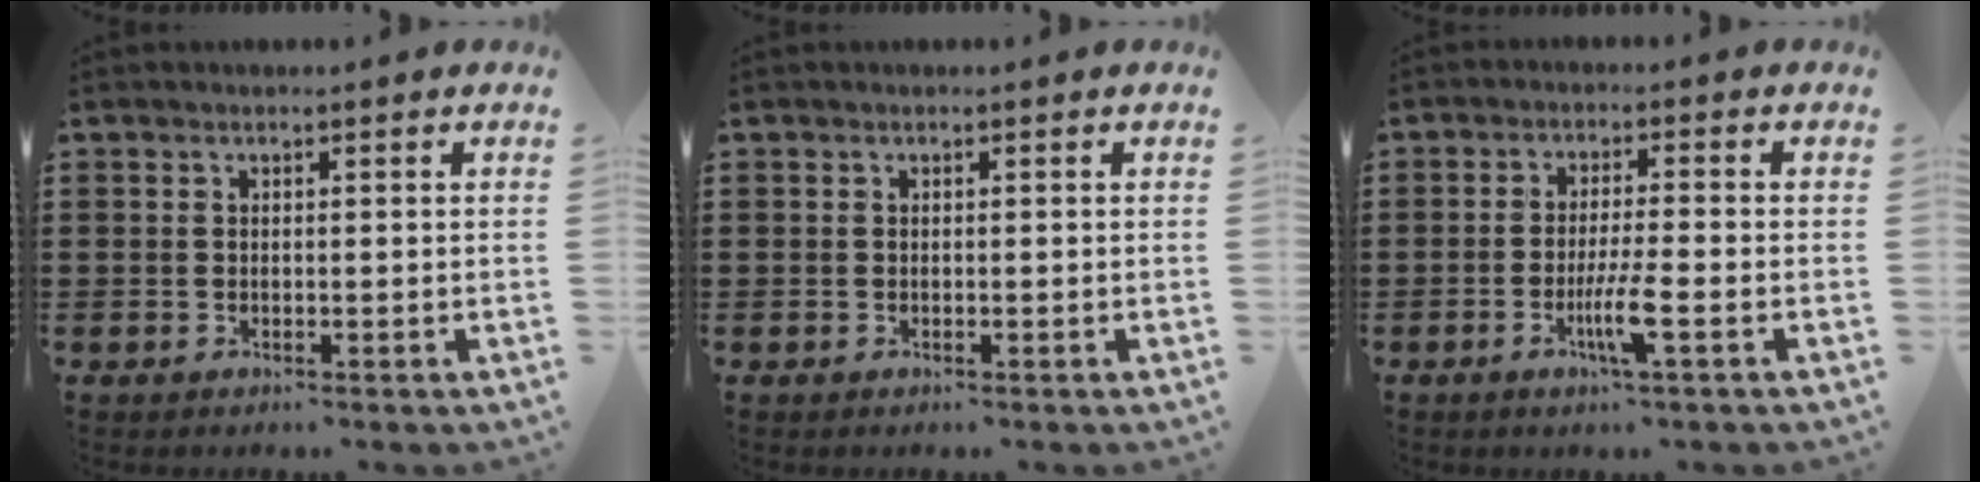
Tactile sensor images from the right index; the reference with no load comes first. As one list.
[{"total": 0.0}, {"total": 5.3, "force": [-2.1, 0.1, 4.8], "torque": [-0.086, -0.015, -0.036]}]